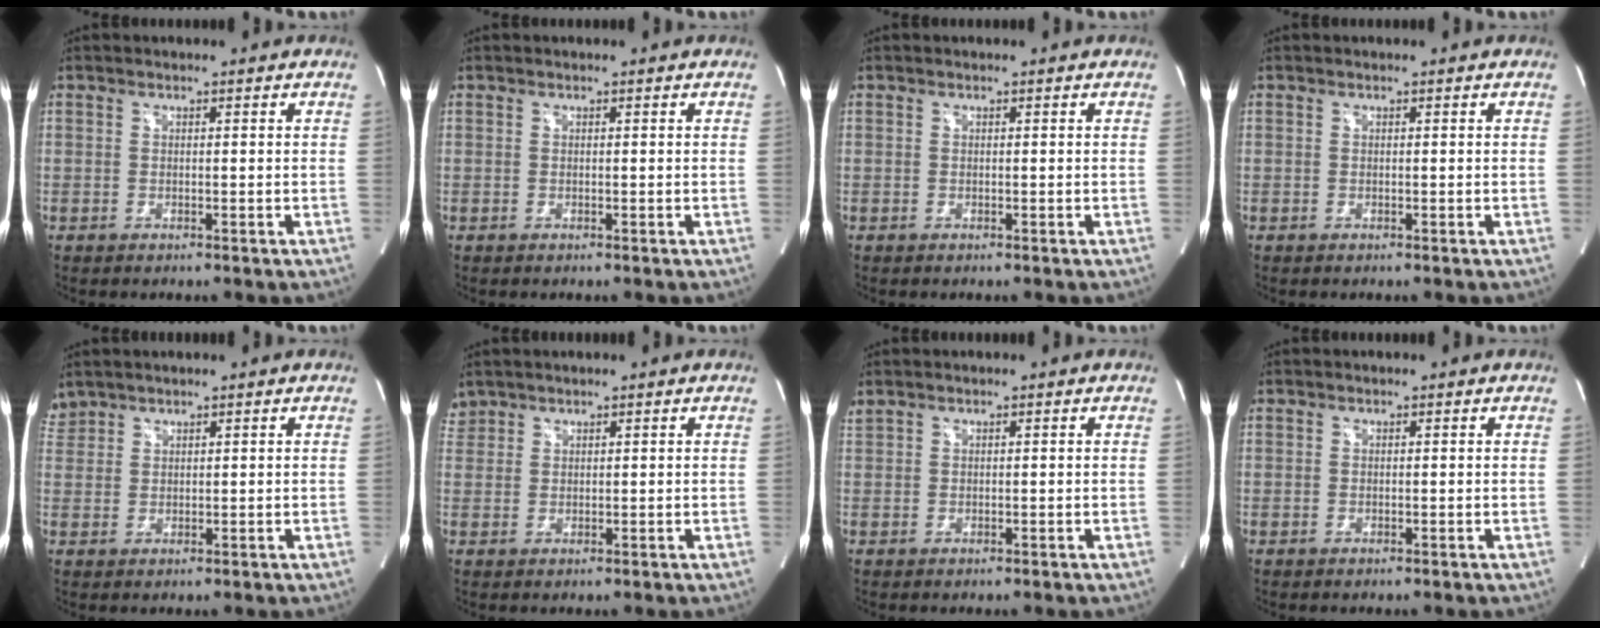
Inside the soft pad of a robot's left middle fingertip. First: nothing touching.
{"total": 0.0}
{"total": 0.0}
{"total": 0.0}
{"total": 2.7, "force": [2.5, 0.8, -0.1], "torque": [-0.005, 0.017, 0.054]}
{"total": 2.2, "force": [2.0, 0.9, -0.2], "torque": [0.002, 0.013, 0.041]}
{"total": 1.1, "force": [1.0, 0.1, 0.4], "torque": [-0.024, 0.019, 0.029]}
{"total": 0.0}